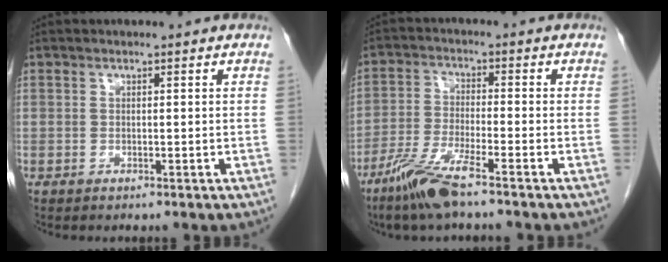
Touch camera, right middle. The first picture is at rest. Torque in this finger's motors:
{"motor_torque": [1.05, -0.84, 0.47, 0.12]}